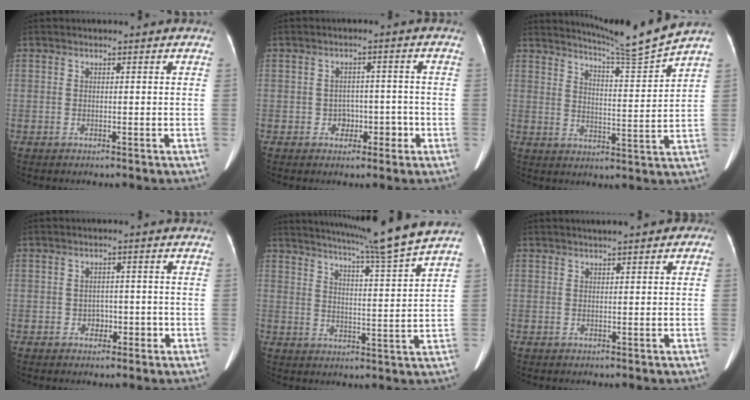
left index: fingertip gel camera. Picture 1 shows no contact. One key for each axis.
{"total": 3.4, "fx": -1.3, "fy": 2.7, "fz": 1.6, "tx": -0.015, "ty": 0.015, "tz": -0.012}
{"total": 9.3, "fx": 8.6, "fy": -3.1, "fz": 1.6, "tx": -0.044, "ty": -0.054, "tz": 0.140}
{"total": 2.3, "fx": -0.8, "fy": 1.8, "fz": 1.0, "tx": -0.010, "ty": 0.010, "tz": -0.008}
{"total": 12.6, "fx": 11.0, "fy": -2.9, "fz": 5.4, "tx": -0.093, "ty": -0.034, "tz": 0.157}
{"total": 3.2, "fx": 1.6, "fy": 1.0, "fz": 2.6, "tx": -0.035, "ty": 0.017, "tz": 0.018}